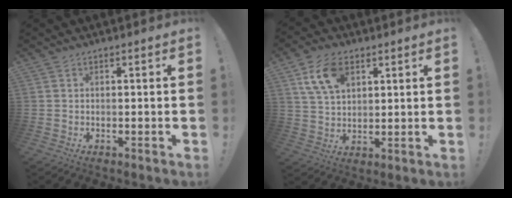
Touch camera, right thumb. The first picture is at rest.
{"total": 11.5, "force": [5.5, 7.0, 7.3], "torque": [-0.126, -0.009, 0.103]}